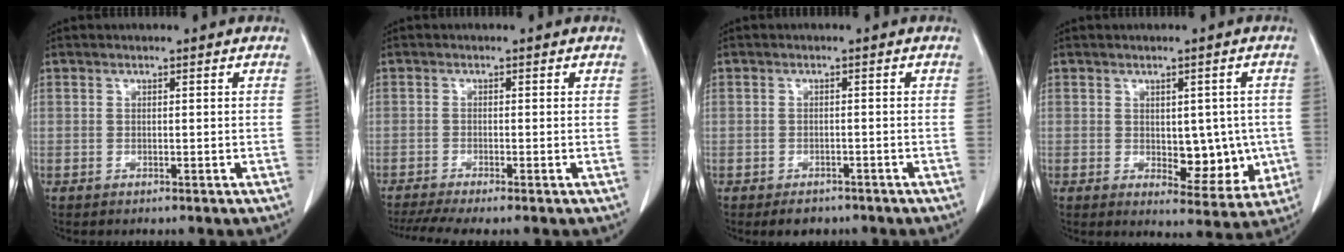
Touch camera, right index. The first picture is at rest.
{"total": 4.6, "force": [-3.2, 0.3, 3.2], "torque": [-0.060, -0.005, -0.057]}
{"total": 2.8, "force": [-1.9, 1.9, 0.8], "torque": [-0.008, 0.002, -0.021]}
{"total": 7.9, "force": [-0.5, 4.4, 6.6], "torque": [-0.063, 0.001, 0.008]}